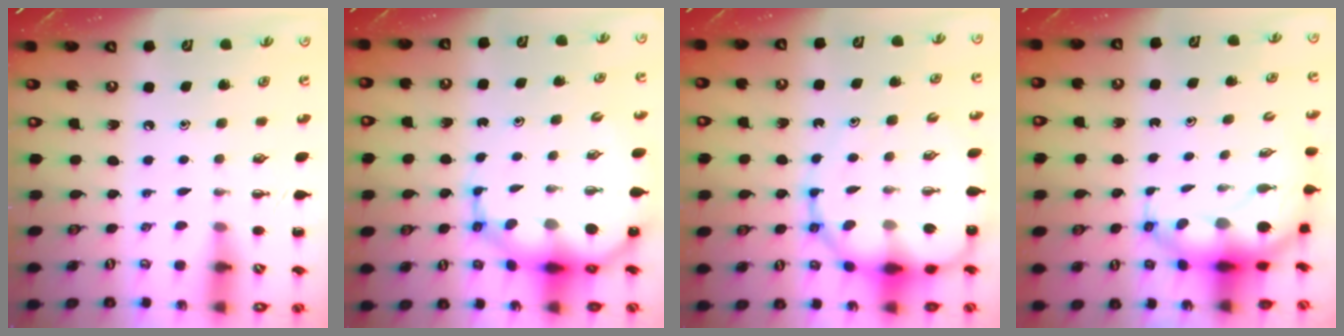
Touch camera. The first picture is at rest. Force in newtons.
{"total": 11.5, "press": 11.0, "slide": 3.3}
{"total": 13.3, "press": 12.8, "slide": 3.7}
{"total": 7.7, "press": 7.5, "slide": 1.7}